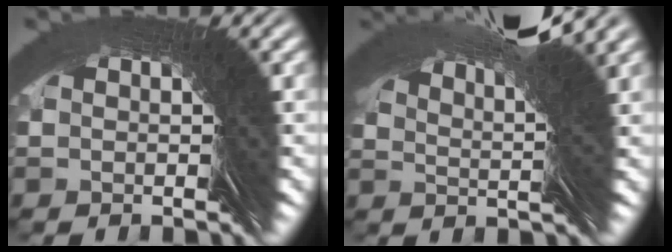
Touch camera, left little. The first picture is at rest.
{"total": 6.8, "force": [5.1, -4.2, 1.6], "torque": [-0.027, 0.058, 0.071]}